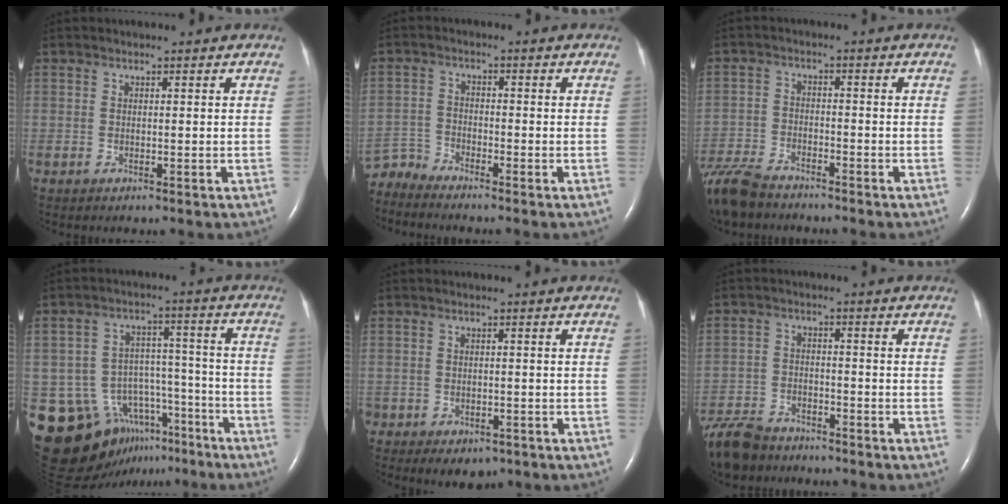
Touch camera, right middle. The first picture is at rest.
{"total": 4.0, "force": [-3.9, -0.7, -0.7], "torque": [0.008, -0.013, -0.076]}
{"total": 10.6, "force": [-9.1, 3.4, 4.3], "torque": [-0.097, -0.018, -0.162]}
{"total": 17.5, "force": [-11.0, 12.0, 6.6], "torque": [-0.113, 0.064, -0.148]}
{"total": 3.8, "force": [-2.4, 2.6, 1.4], "torque": [-0.011, 0.004, -0.025]}
{"total": 9.8, "force": [-8.5, 4.1, 2.9], "torque": [-0.071, -0.010, -0.149]}